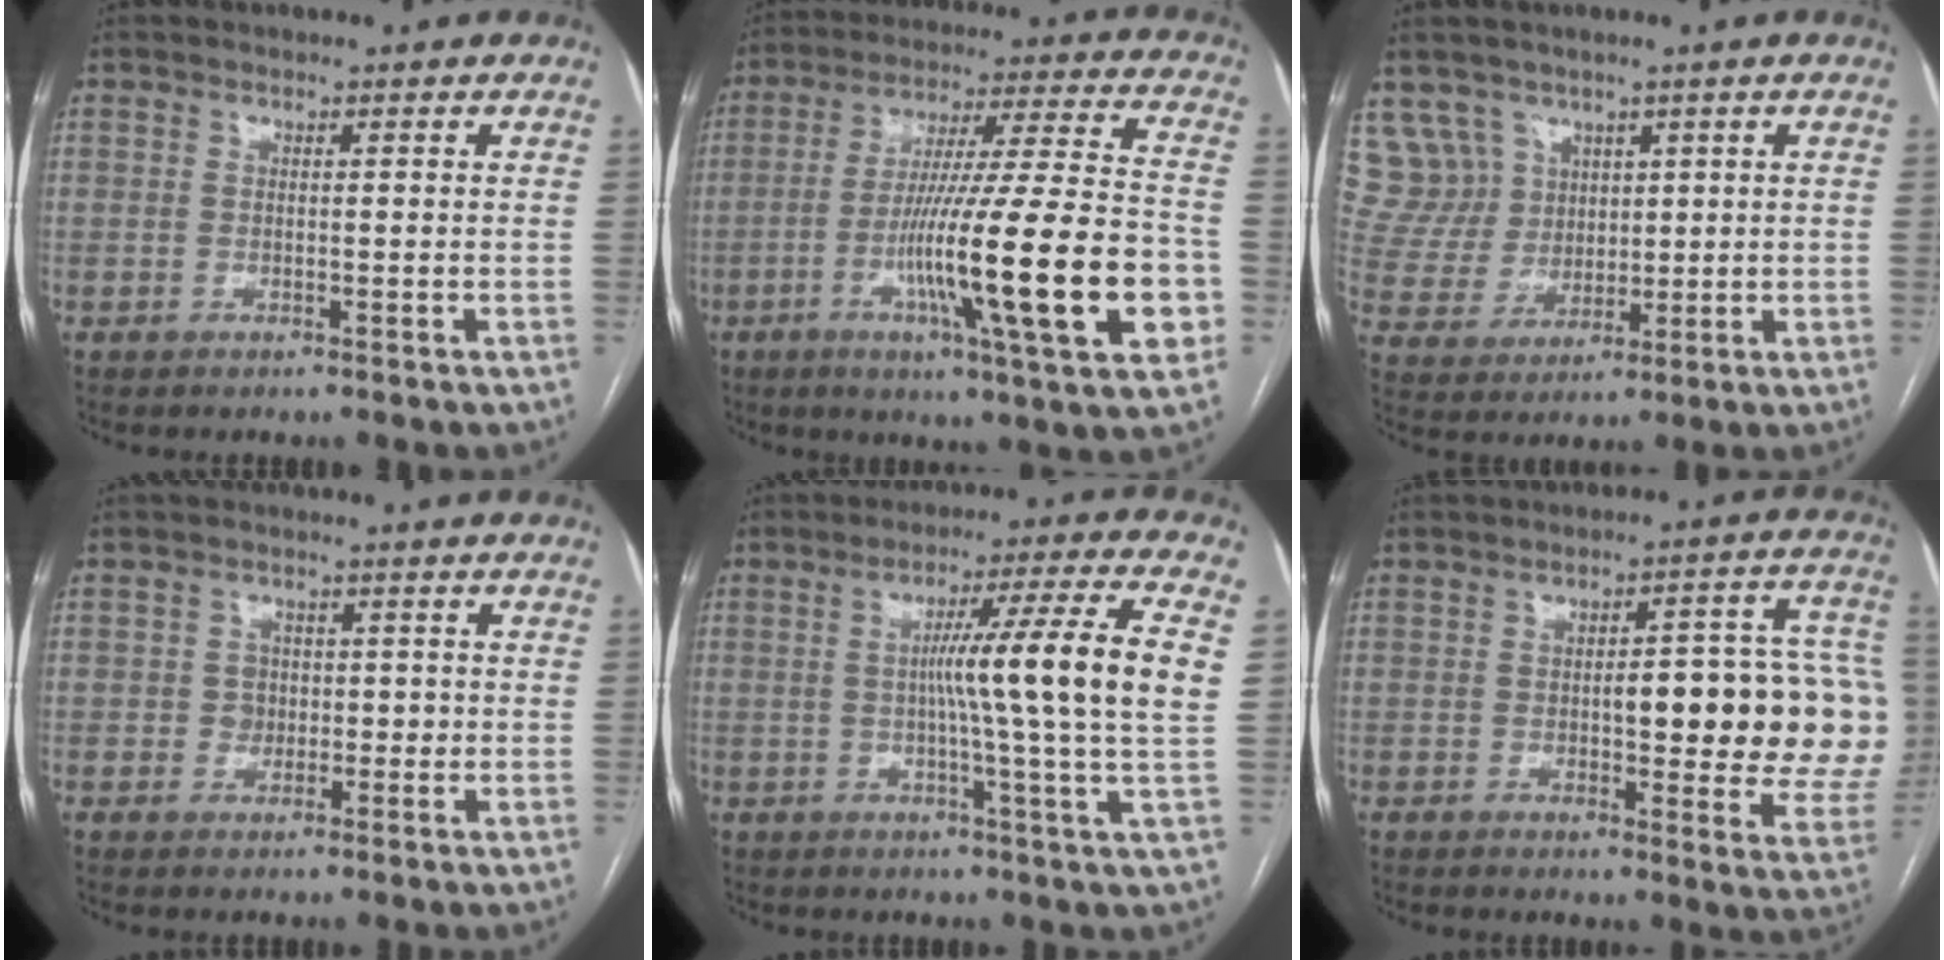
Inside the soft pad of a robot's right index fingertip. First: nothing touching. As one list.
[{"total": 23.5, "force": [-6.5, 0.9, 22.6], "torque": [-0.340, -0.015, -0.105]}, {"total": 8.2, "force": [4.8, 6.7, -0.1], "torque": [-0.004, 0.032, 0.107]}, {"total": 2.6, "force": [-0.3, 2.4, 0.9], "torque": [-0.006, 0.010, -0.002]}, {"total": 14.0, "force": [1.4, -2.2, 13.7], "torque": [-0.210, 0.000, 0.013]}, {"total": 18.2, "force": [-0.1, 5.2, 17.4], "torque": [-0.153, 0.033, 0.006]}]